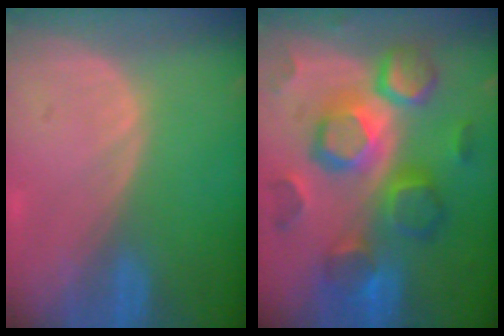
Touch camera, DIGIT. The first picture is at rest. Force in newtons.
{"total": 12.2, "press": 12.1, "slide": 0.9}